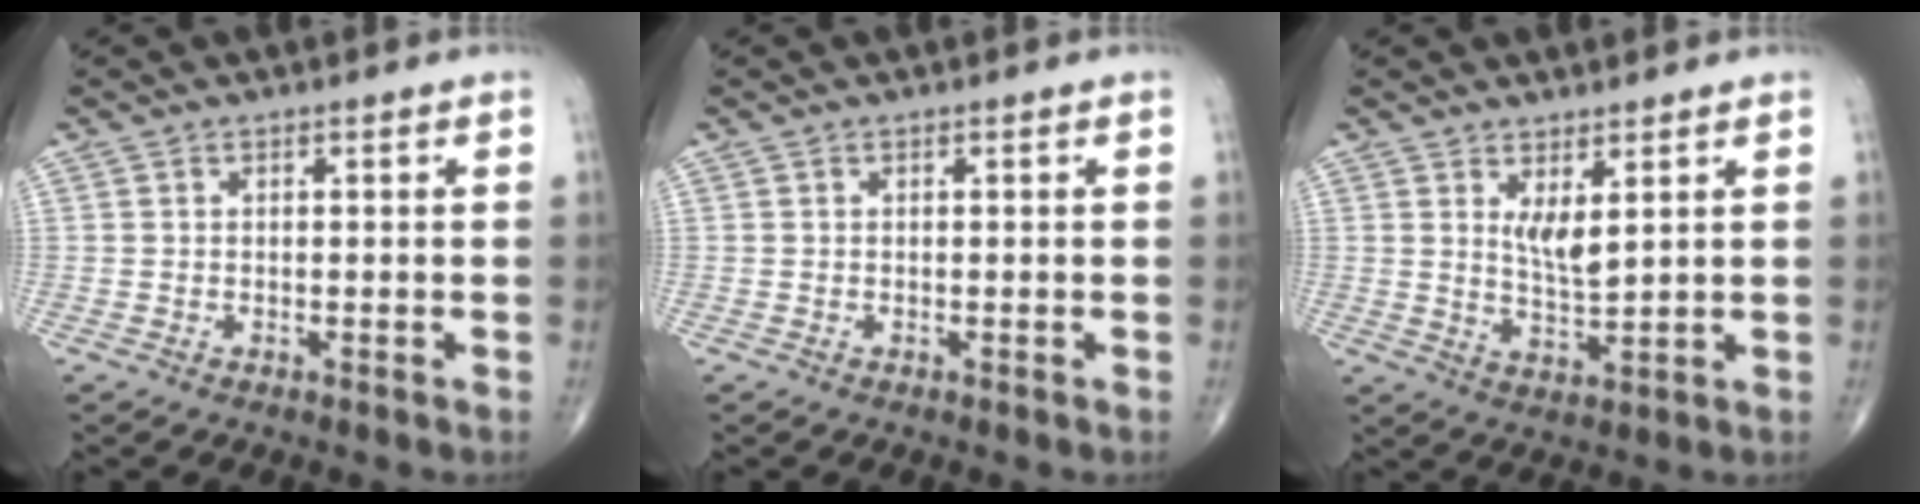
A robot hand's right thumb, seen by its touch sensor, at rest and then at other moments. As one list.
[{"total": 0.0}, {"total": 4.7, "force": [2.2, 1.5, 3.9], "torque": [-0.066, -0.027, 0.046]}]